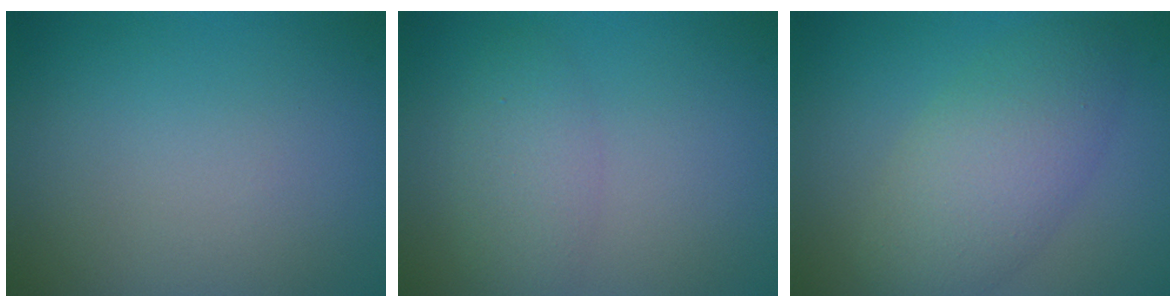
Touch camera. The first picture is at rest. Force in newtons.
{"total": 2.8, "press": 2.8, "slide": 0.2}
{"total": 5.6, "press": 5.5, "slide": 0.2}